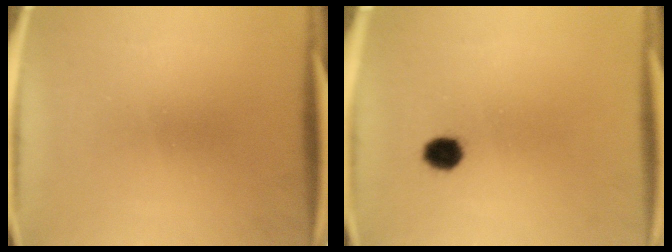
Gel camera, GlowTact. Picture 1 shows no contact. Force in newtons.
{"total": 3.9}